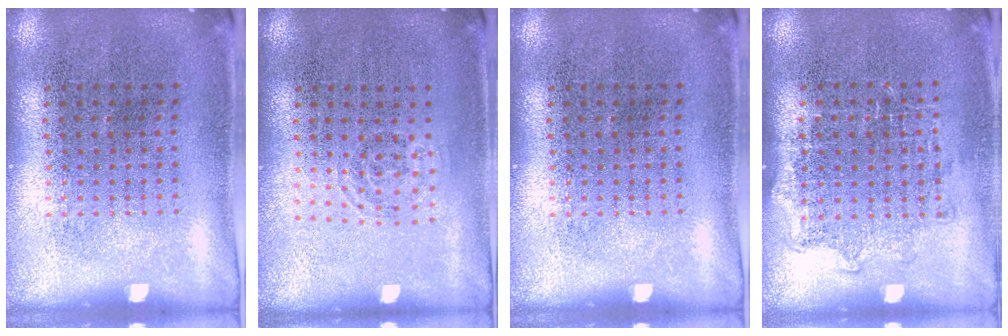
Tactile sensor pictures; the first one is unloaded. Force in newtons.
{"total": 0.8, "press": 0.6, "slide": 0.6}
{"total": 0.0}
{"total": 1.1, "press": 0.9, "slide": 0.5}